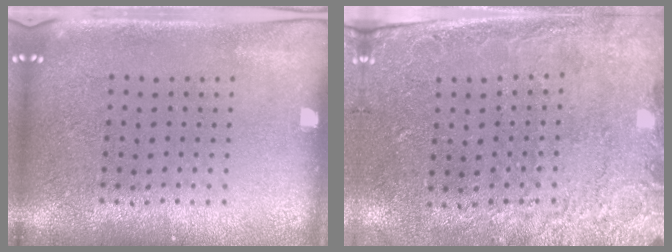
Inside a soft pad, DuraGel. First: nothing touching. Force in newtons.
{"total": 2.6, "press": 1.9, "slide": 1.8}